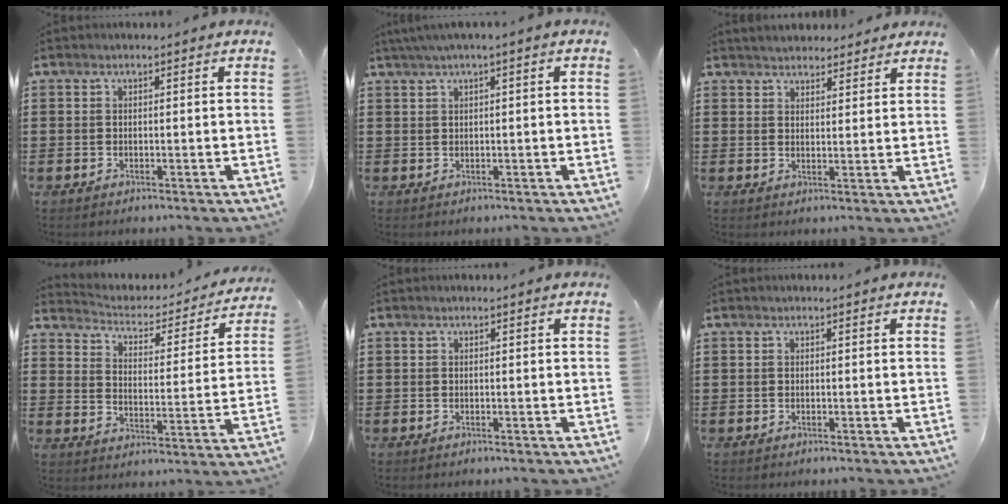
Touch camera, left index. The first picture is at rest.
{"total": 1.8, "force": [0.3, 0.0, 1.8], "torque": [-0.030, -0.003, 0.005]}
{"total": 3.0, "force": [2.9, 0.7, 0.2], "torque": [-0.012, -0.003, 0.054]}
{"total": 2.6, "force": [2.5, 0.8, 0.5], "torque": [-0.030, -0.026, 0.032]}
{"total": 0.0}
{"total": 0.0}